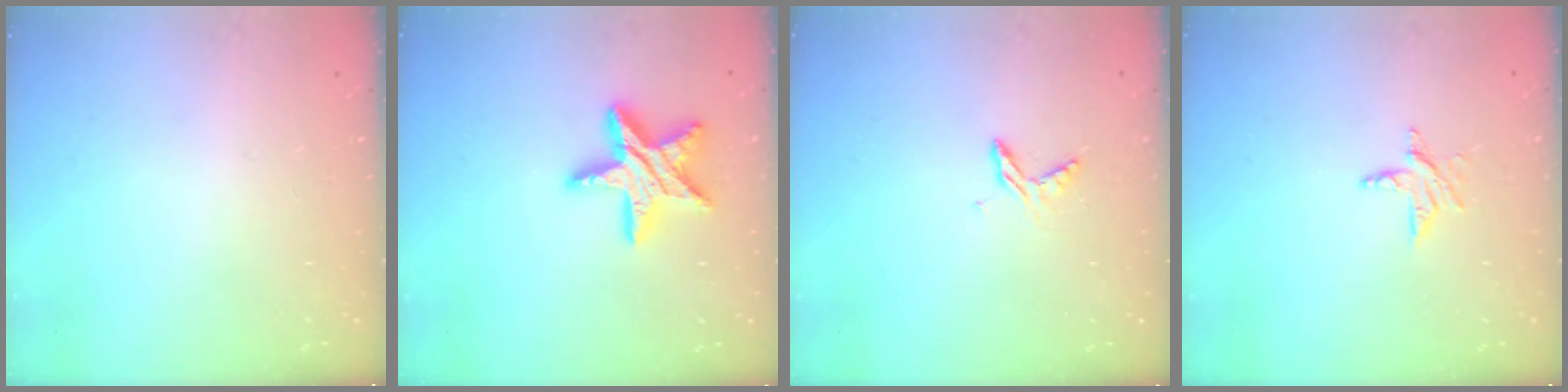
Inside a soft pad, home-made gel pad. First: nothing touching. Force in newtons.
{"total": 15.8, "press": 15.7, "slide": 1.4}
{"total": 5.3, "press": 5.2, "slide": 0.5}
{"total": 6.1, "press": 6.0, "slide": 0.6}